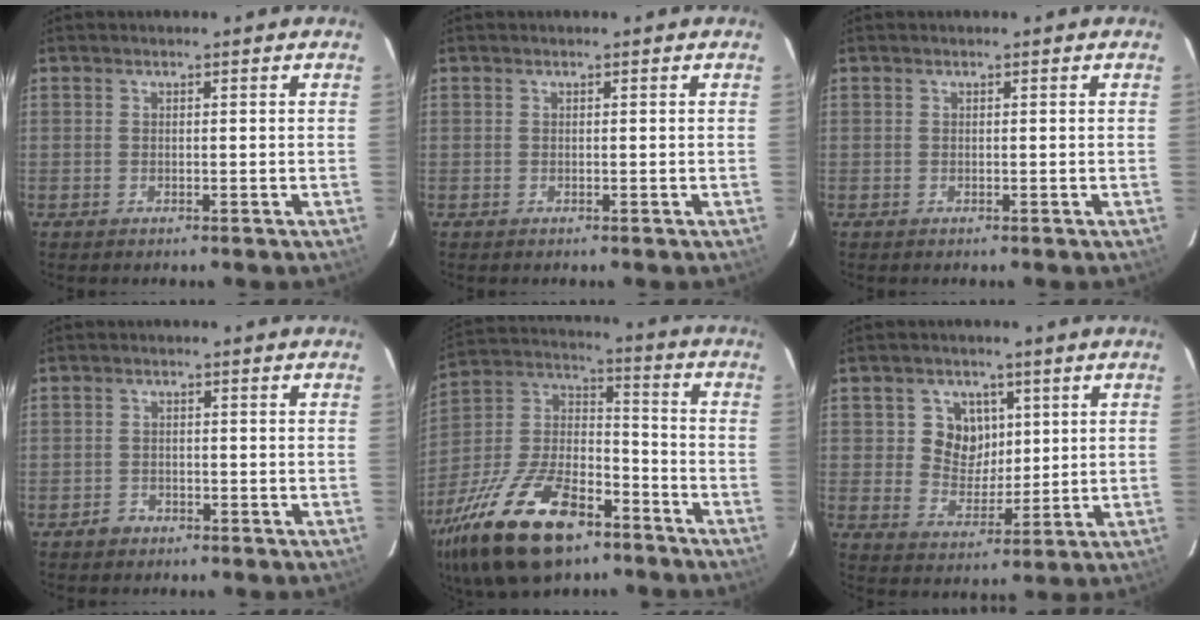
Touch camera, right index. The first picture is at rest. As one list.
[{"total": 0.0}, {"total": 0.0}, {"total": 2.1, "force": [-1.4, 1.6, 0.1], "torque": [-0.003, 0.005, -0.022]}, {"total": 25.7, "force": [-15.6, 11.8, 16.7], "torque": [-0.344, -0.014, -0.269]}, {"total": 7.6, "force": [2.3, 6.8, 2.5], "torque": [-0.049, 0.008, 0.048]}]